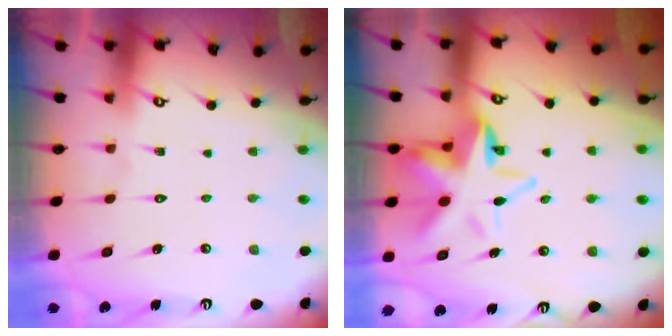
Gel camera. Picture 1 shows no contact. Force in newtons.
{"total": 11.9, "press": 11.7, "slide": 1.9}